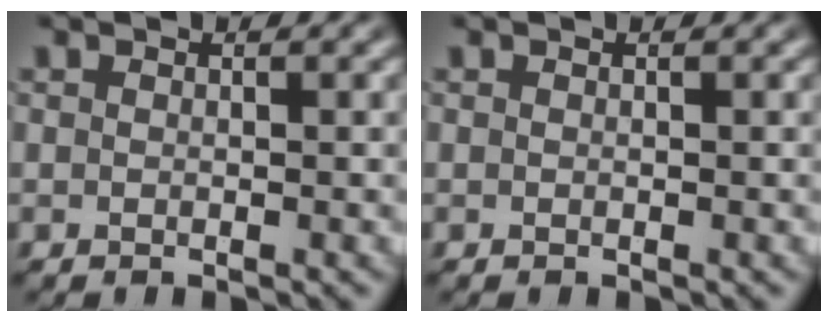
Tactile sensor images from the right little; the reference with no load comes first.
{"total": 0.0}